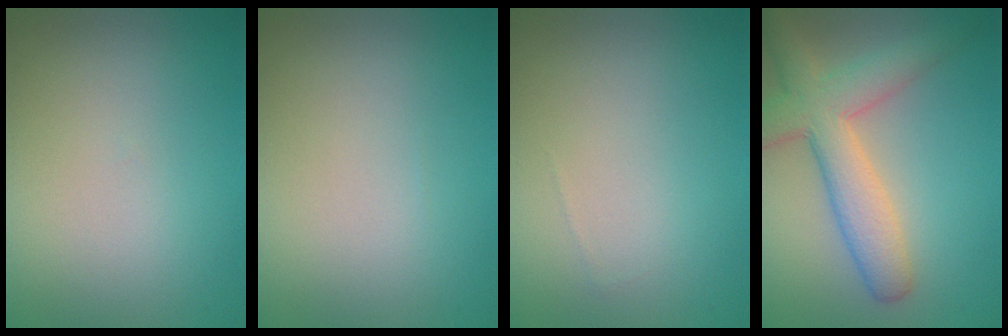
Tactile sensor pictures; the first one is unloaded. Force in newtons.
{"total": 0.0}
{"total": 0.0}
{"total": 6.1, "press": 6.1, "slide": 0.3}